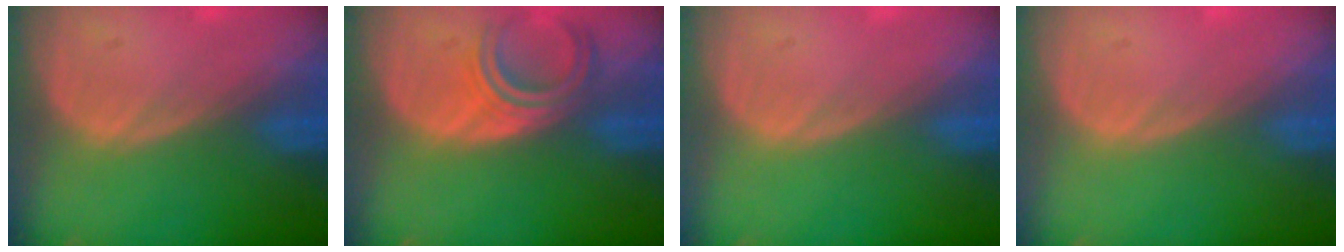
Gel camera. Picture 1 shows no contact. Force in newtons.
{"total": 4.7, "press": 4.7, "slide": 0.4}
{"total": 0.0}
{"total": 0.0}